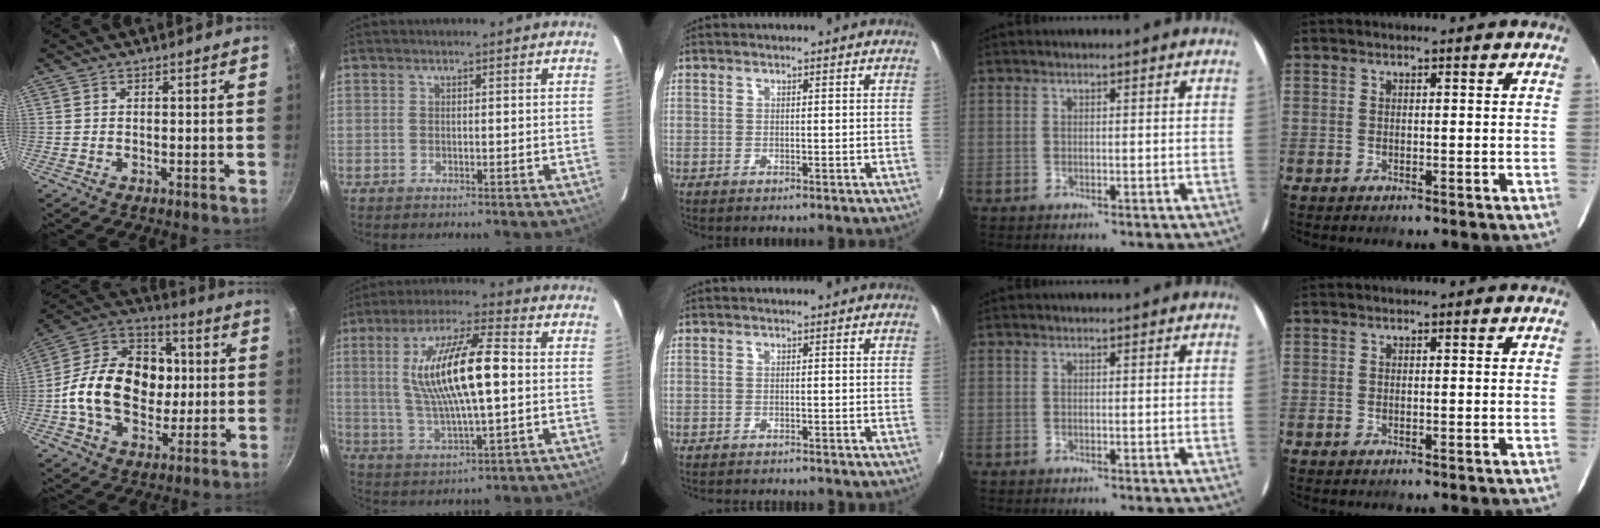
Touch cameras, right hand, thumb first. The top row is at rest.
{"thumb": {"total": 21.9, "force": [-0.6, 16.2, 14.7], "torque": [-0.213, 0.032, -0.024]}, "index": {"total": 16.4, "force": [1.4, 4.1, 15.9], "torque": [-0.297, 0.008, 0.033]}, "middle": {"total": 3.4, "force": [-3.2, 0.4, 1.0], "torque": [-0.028, -0.014, -0.050]}}